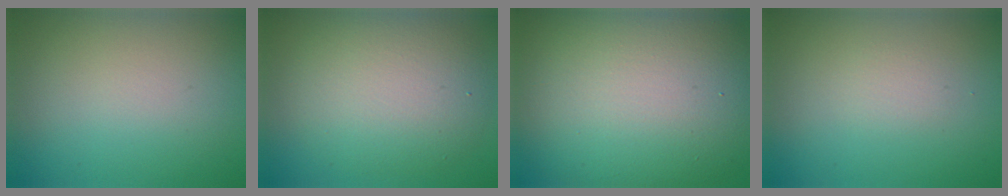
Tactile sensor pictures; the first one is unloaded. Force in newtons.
{"total": 6.8, "press": 6.8, "slide": 0.4}
{"total": 15.9, "press": 15.9, "slide": 0.8}
{"total": 1.0, "press": 1.0, "slide": 0.0}